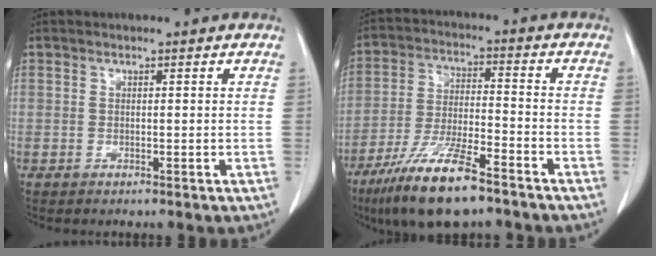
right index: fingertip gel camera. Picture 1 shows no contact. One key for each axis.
{"total": 13.4, "fx": -9.3, "fy": 2.2, "fz": 9.4, "tx": -0.185, "ty": -0.027, "tz": -0.166}